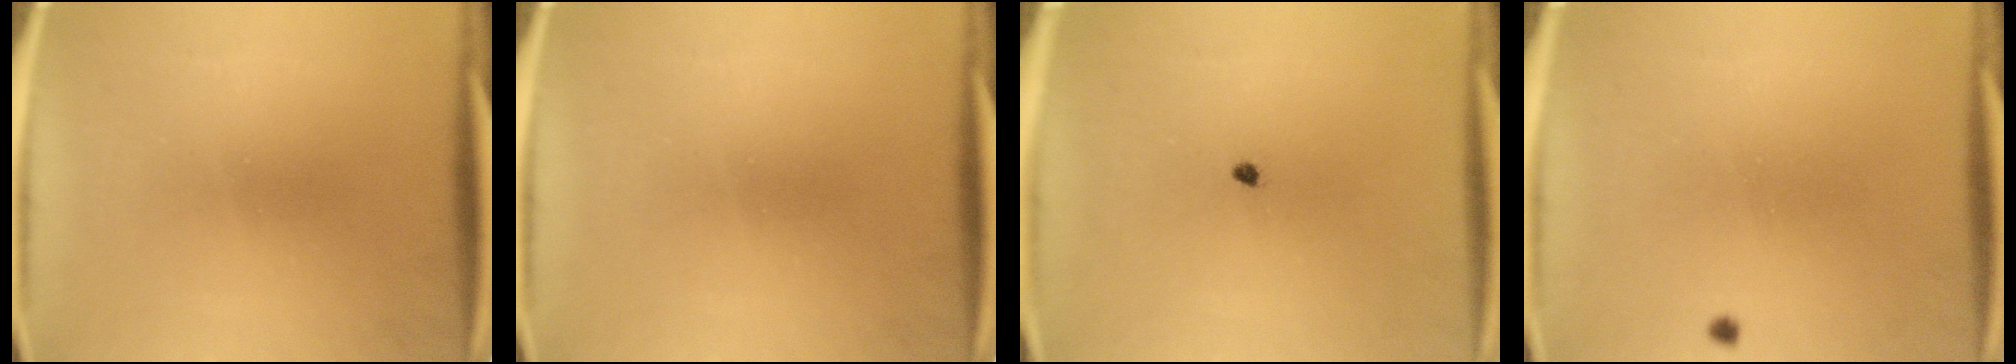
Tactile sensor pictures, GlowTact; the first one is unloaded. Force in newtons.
{"total": 0.0}
{"total": 0.7}
{"total": 0.5}